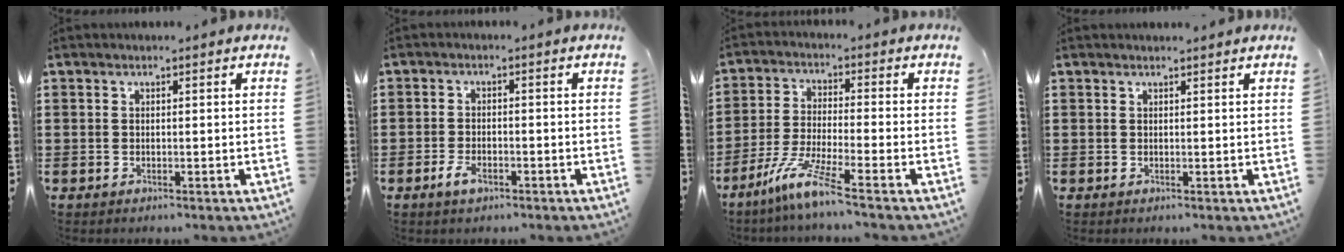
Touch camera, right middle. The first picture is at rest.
{"total": 3.1, "force": [-1.7, 1.3, 2.2], "torque": [-0.053, -0.005, -0.035]}
{"total": 7.5, "force": [-5.3, 0.0, 5.4], "torque": [-0.112, -0.017, -0.102]}
{"total": 0.6, "force": [0.6, 0.0, 0.1], "torque": [0.005, -0.004, 0.010]}